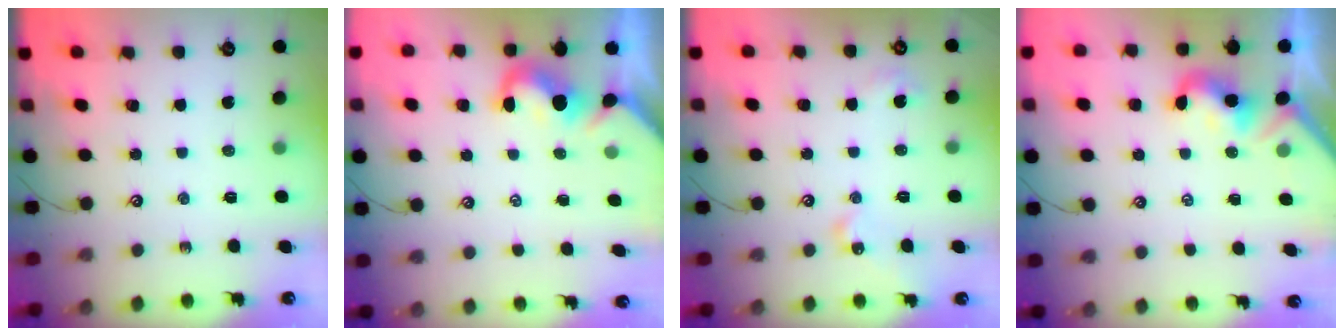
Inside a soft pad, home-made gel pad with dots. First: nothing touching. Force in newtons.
{"total": 0.0}
{"total": 7.0, "press": 7.0, "slide": 0.1}
{"total": 0.9, "press": 0.7, "slide": 0.6}